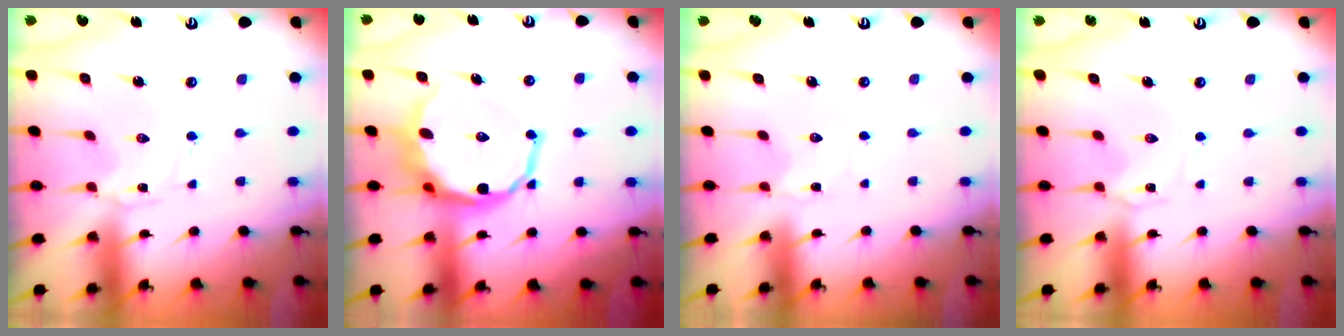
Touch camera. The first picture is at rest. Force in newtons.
{"total": 12.6, "press": 11.8, "slide": 4.3}
{"total": 0.9, "press": 0.9, "slide": 0.1}
{"total": 0.0}